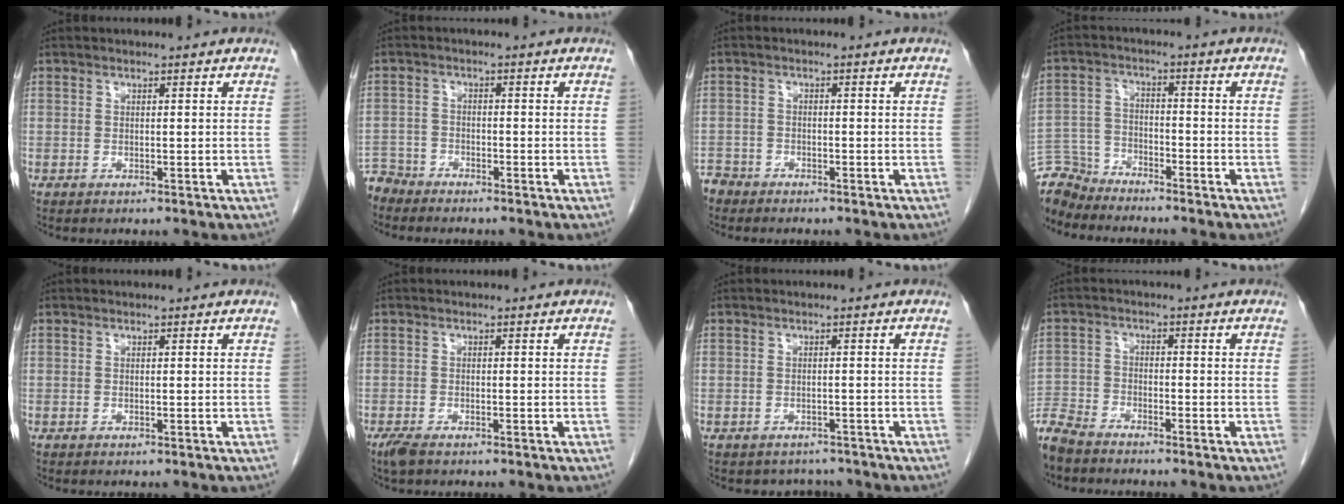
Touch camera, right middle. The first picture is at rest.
{"total": 4.3, "force": [-4.1, 1.2, -0.5], "torque": [0.016, -0.008, -0.080]}
{"total": 2.8, "force": [-2.5, 1.2, -0.3], "torque": [0.005, 0.001, -0.050]}
{"total": 6.9, "force": [-6.7, 1.4, -0.7], "torque": [0.013, 0.005, -0.133]}
{"total": 0.0}
{"total": 2.3, "force": [-1.7, 0.8, 1.4], "torque": [-0.036, -0.007, -0.029]}
{"total": 3.1, "force": [-2.8, 1.5, -0.3], "torque": [0.000, 0.005, -0.038]}
{"total": 6.7, "force": [-6.2, 1.7, 2.0], "torque": [-0.036, -0.015, -0.117]}